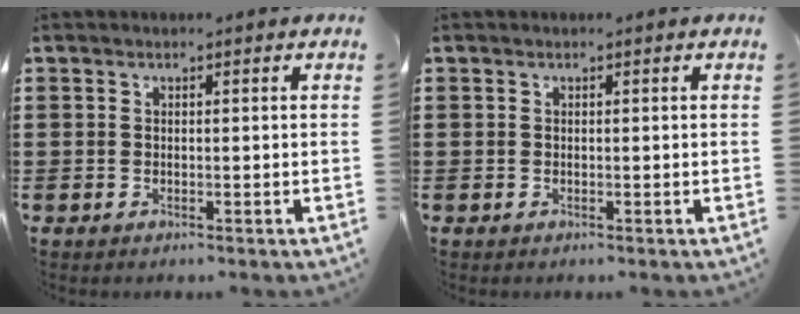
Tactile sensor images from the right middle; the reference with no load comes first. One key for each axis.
{"total": 0.0}